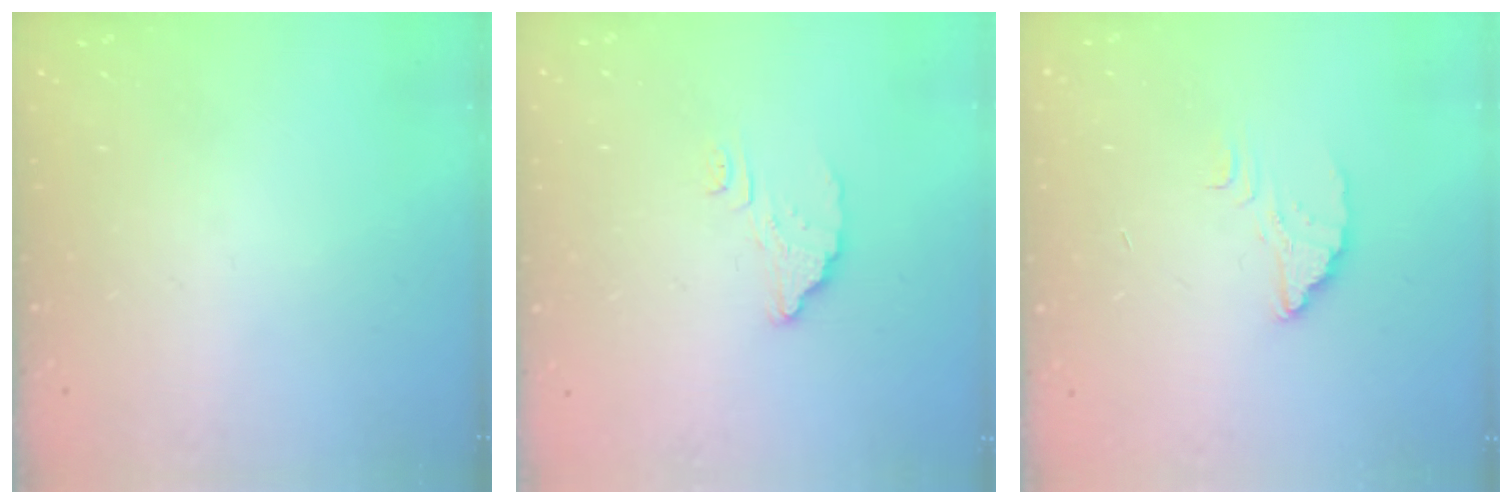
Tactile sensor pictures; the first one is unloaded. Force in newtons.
{"total": 3.8, "press": 3.8, "slide": 0.3}
{"total": 2.2, "press": 2.2, "slide": 0.1}